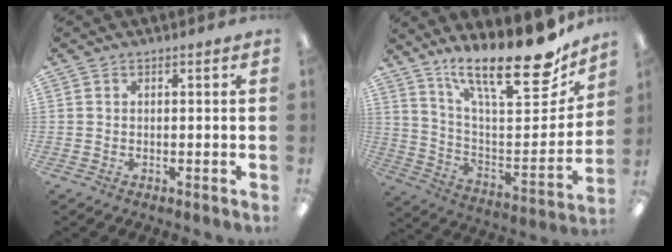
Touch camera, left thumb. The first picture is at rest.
{"total": 23.2, "force": [17.8, 6.2, 13.6], "torque": [-0.193, -0.135, 0.292]}